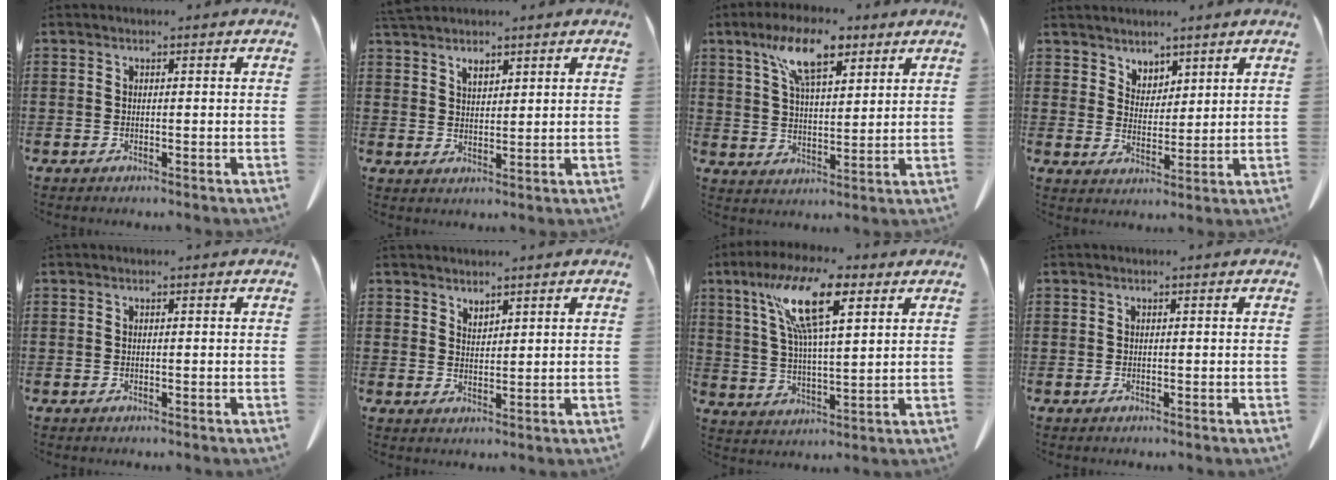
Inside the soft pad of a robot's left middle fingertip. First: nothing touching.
{"total": 2.6, "force": [2.2, 0.8, 1.1], "torque": [-0.025, 0.001, 0.043]}
{"total": 10.8, "force": [6.8, 3.8, 7.4], "torque": [-0.152, -0.005, 0.122]}
{"total": 3.7, "force": [3.3, 1.7, 0.0], "torque": [-0.013, -0.005, 0.064]}
{"total": 0.0}
{"total": 2.1, "force": [2.1, 0.2, 0.0], "torque": [-0.005, -0.004, 0.042]}
{"total": 13.3, "force": [7.3, 3.4, 10.6], "torque": [-0.226, -0.005, 0.124]}
{"total": 0.0}